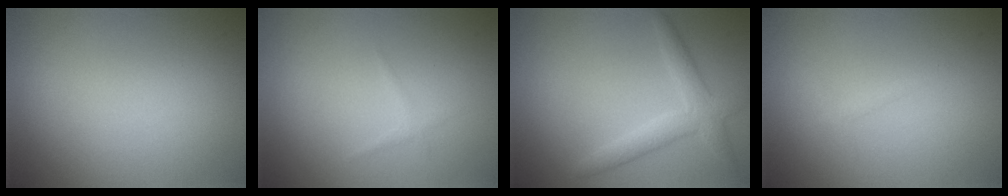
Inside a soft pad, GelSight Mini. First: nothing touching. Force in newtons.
{"total": 0.6, "press": 0.6, "slide": 0.0}
{"total": 3.1, "press": 3.1, "slide": 0.1}
{"total": 0.6, "press": 0.6, "slide": 0.0}